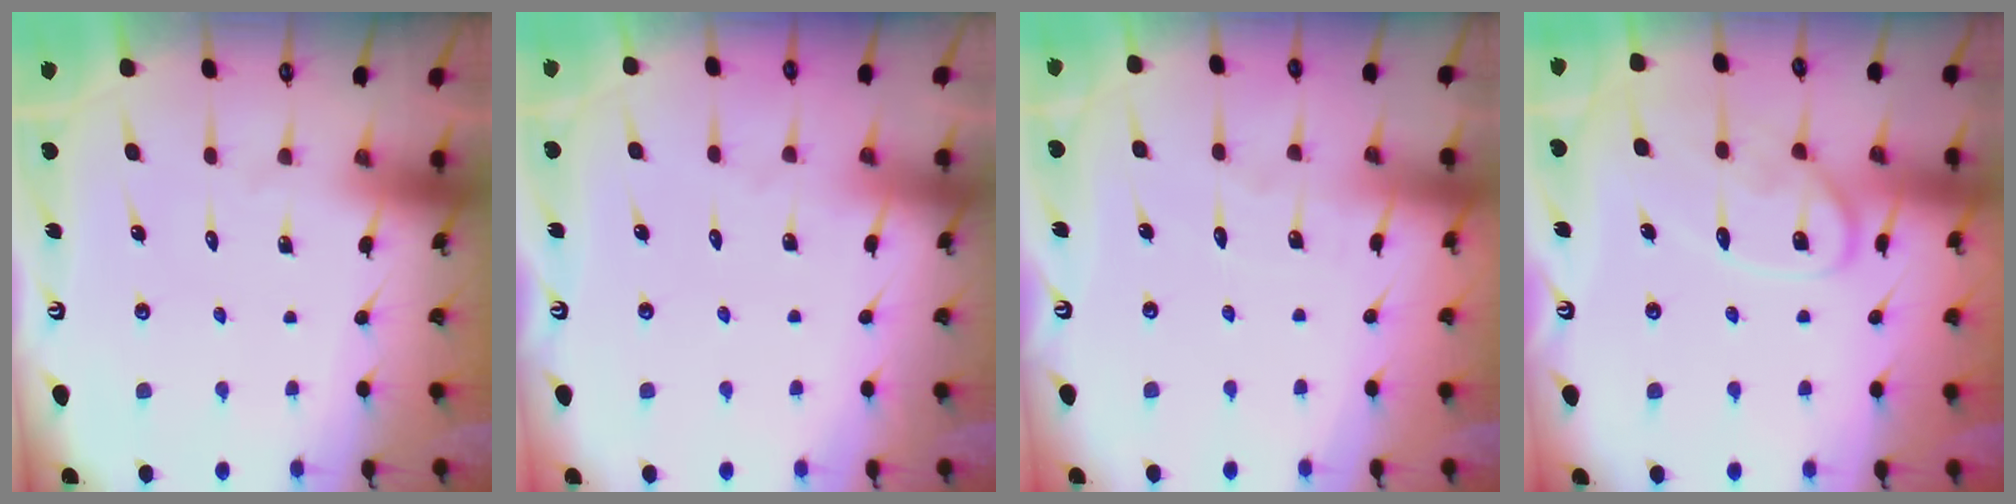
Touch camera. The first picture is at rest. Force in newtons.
{"total": 2.2, "press": 2.2, "slide": 0.3}
{"total": 2.5, "press": 2.5, "slide": 0.3}
{"total": 12.8, "press": 12.8, "slide": 1.1}